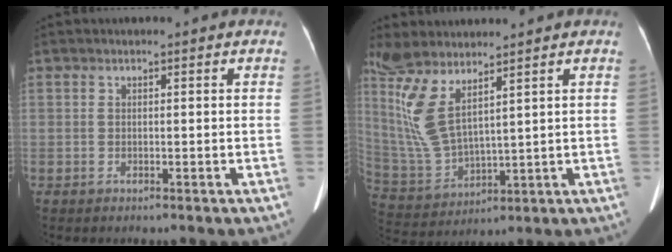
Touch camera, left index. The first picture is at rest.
{"total": 10.1, "force": [6.1, 2.4, 7.7], "torque": [-0.188, -0.011, 0.138]}